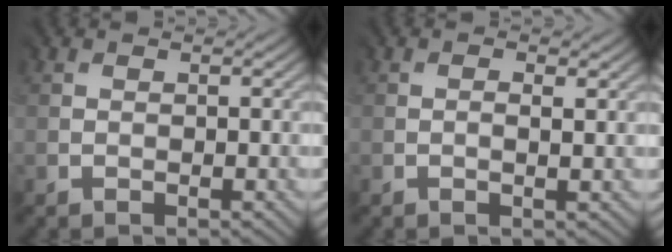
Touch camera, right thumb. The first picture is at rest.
{"total": 0.8, "force": [0.1, 0.0, 0.8], "torque": [-0.015, -0.006, 0.003]}